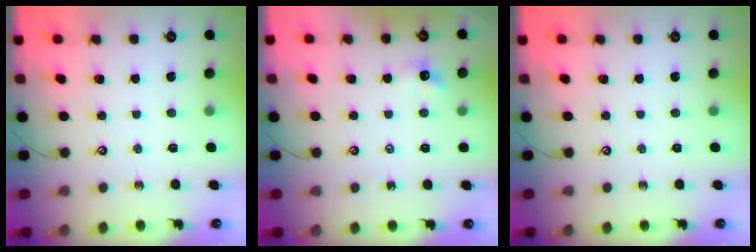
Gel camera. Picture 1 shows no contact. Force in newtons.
{"total": 5.4, "press": 5.3, "slide": 0.7}
{"total": 0.0}